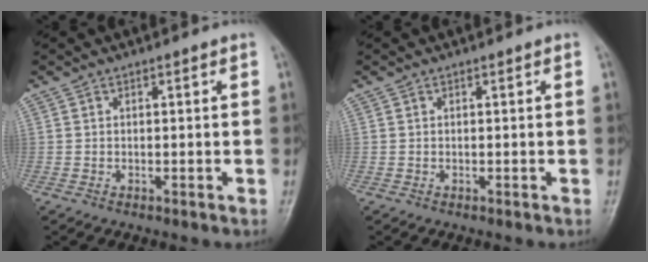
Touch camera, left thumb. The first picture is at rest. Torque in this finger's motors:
{"motor_torque": [0.00, 0.00, 0.01, -0.01, 0.00]}